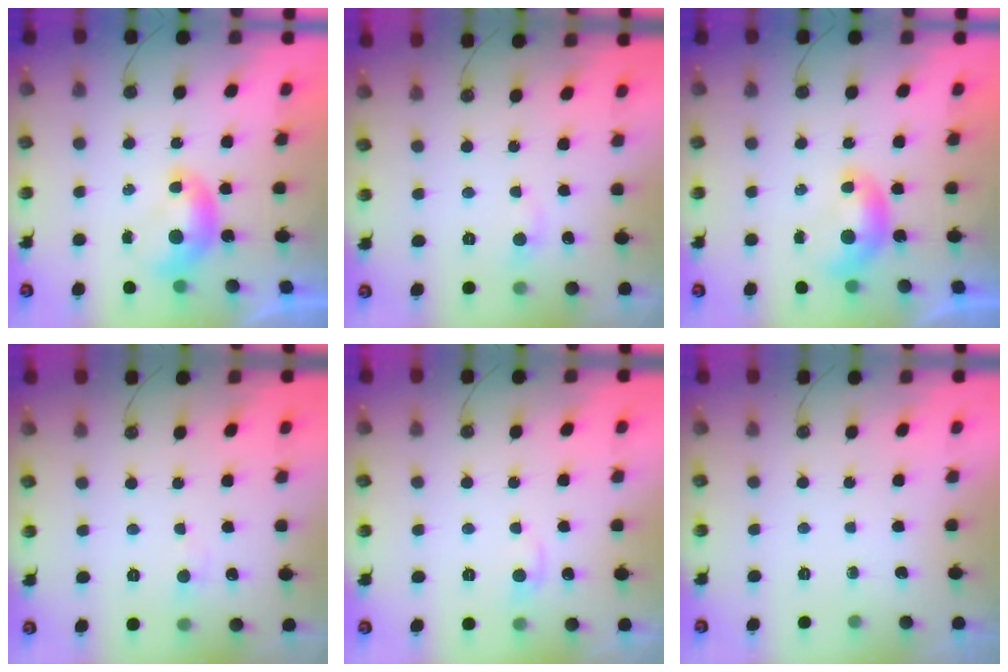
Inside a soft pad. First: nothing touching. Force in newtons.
{"total": 1.5, "press": 1.2, "slide": 0.9}
{"total": 0.0}
{"total": 0.0}
{"total": 1.8, "press": 1.5, "slide": 0.9}
{"total": 0.0}